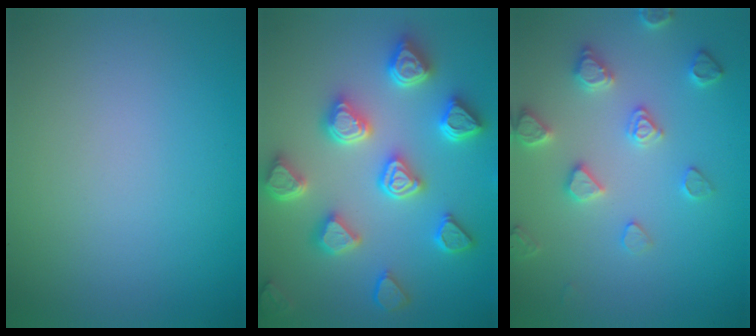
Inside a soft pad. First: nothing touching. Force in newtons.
{"total": 6.6, "press": 6.0, "slide": 2.7}
{"total": 3.6, "press": 3.5, "slide": 0.8}